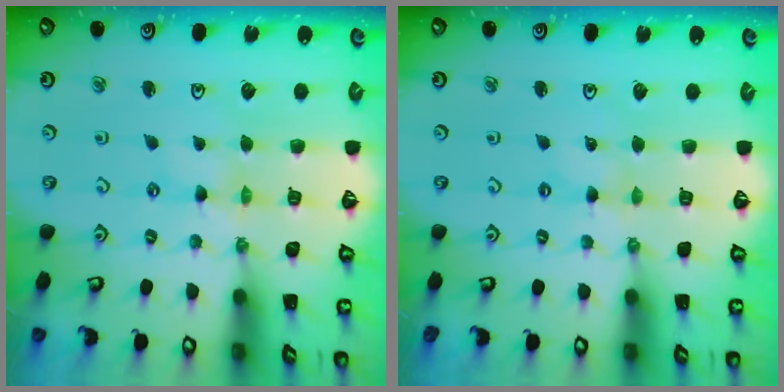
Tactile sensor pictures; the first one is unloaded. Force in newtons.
{"total": 0.8, "press": 0.8, "slide": 0.1}